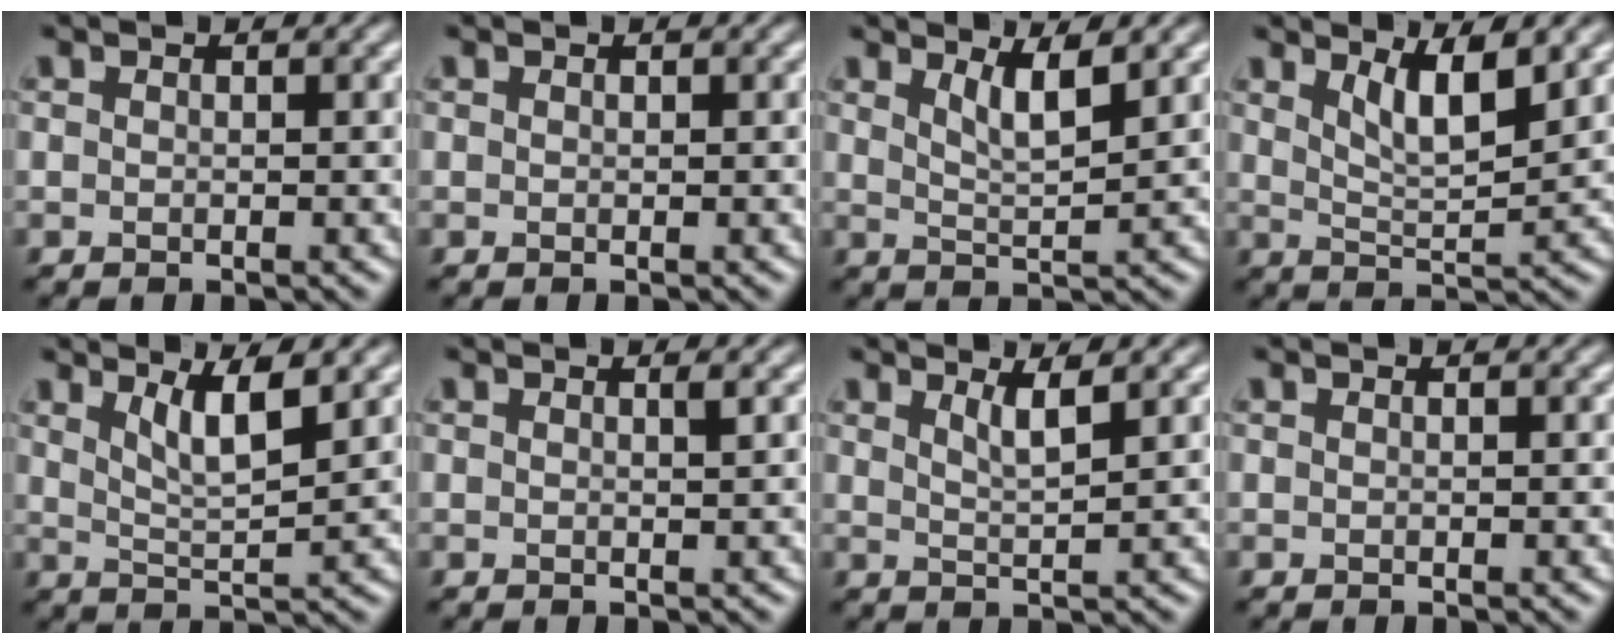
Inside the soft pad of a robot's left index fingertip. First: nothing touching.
{"total": 0.0}
{"total": 3.0, "force": [1.9, 0.6, 2.3], "torque": [-0.034, -0.006, 0.035]}
{"total": 4.0, "force": [2.5, 1.0, 3.0], "torque": [-0.055, -0.006, 0.046]}
{"total": 3.7, "force": [2.1, 0.8, 2.9], "torque": [-0.051, -0.006, 0.041]}
{"total": 0.6, "force": [0.3, 0.0, 0.5], "torque": [-0.005, 0.000, 0.004]}
{"total": 2.2, "force": [1.3, 0.5, 1.8], "torque": [-0.023, -0.003, 0.020]}
{"total": 0.0}